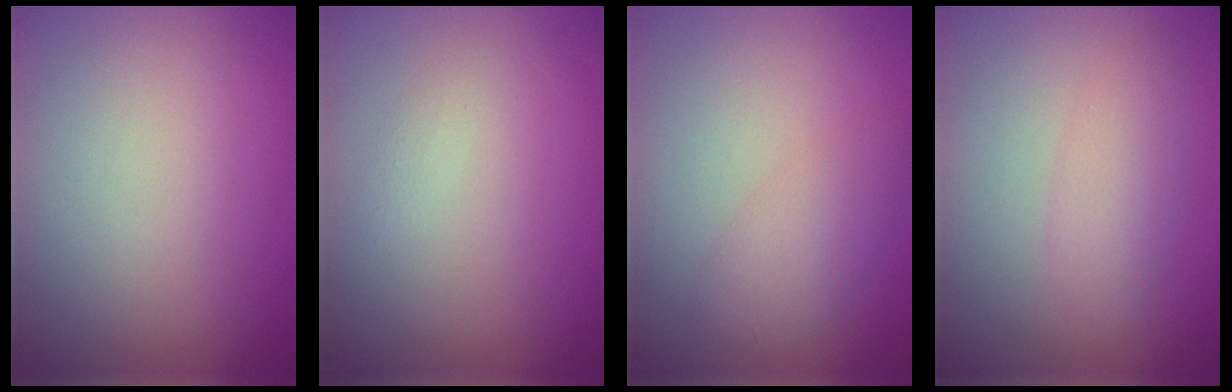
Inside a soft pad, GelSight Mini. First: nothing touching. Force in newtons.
{"total": 0.7, "press": 0.7, "slide": 0.1}
{"total": 2.8, "press": 2.8, "slide": 0.1}
{"total": 2.3, "press": 2.3, "slide": 0.1}